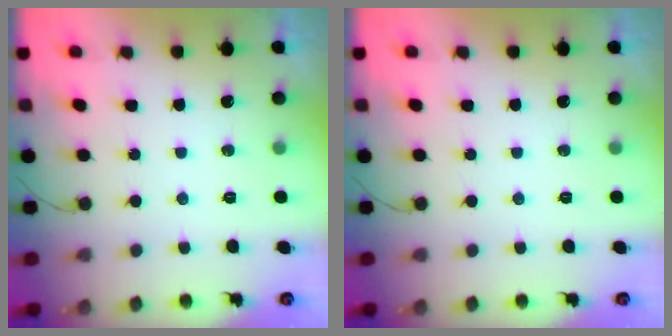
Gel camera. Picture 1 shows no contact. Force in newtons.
{"total": 0.0}